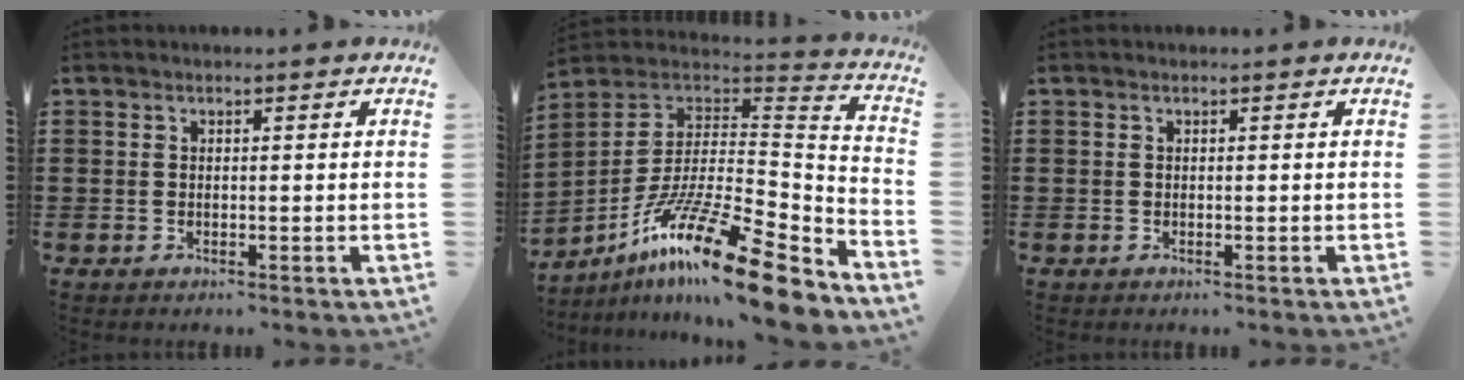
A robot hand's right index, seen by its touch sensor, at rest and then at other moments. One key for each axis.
{"total": 18.2, "fx": -12.4, "fy": 2.6, "fz": 13.1, "tx": -0.239, "ty": 0.027, "tz": -0.222}
{"total": 0.0}